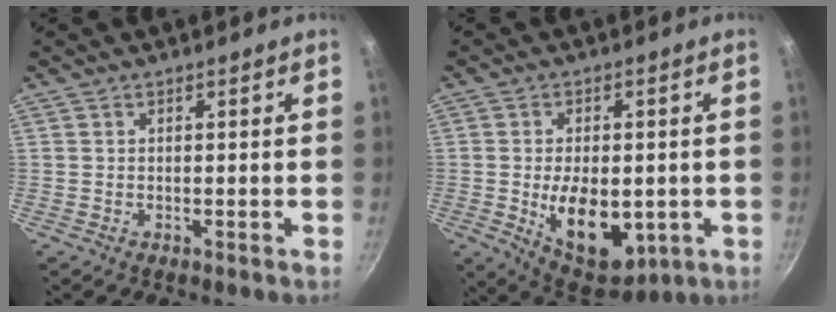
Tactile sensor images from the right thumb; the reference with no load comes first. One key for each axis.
{"total": 14.0, "fx": -2.4, "fy": 8.2, "fz": 11.1, "tx": -0.139, "ty": -0.010, "tz": -0.017}